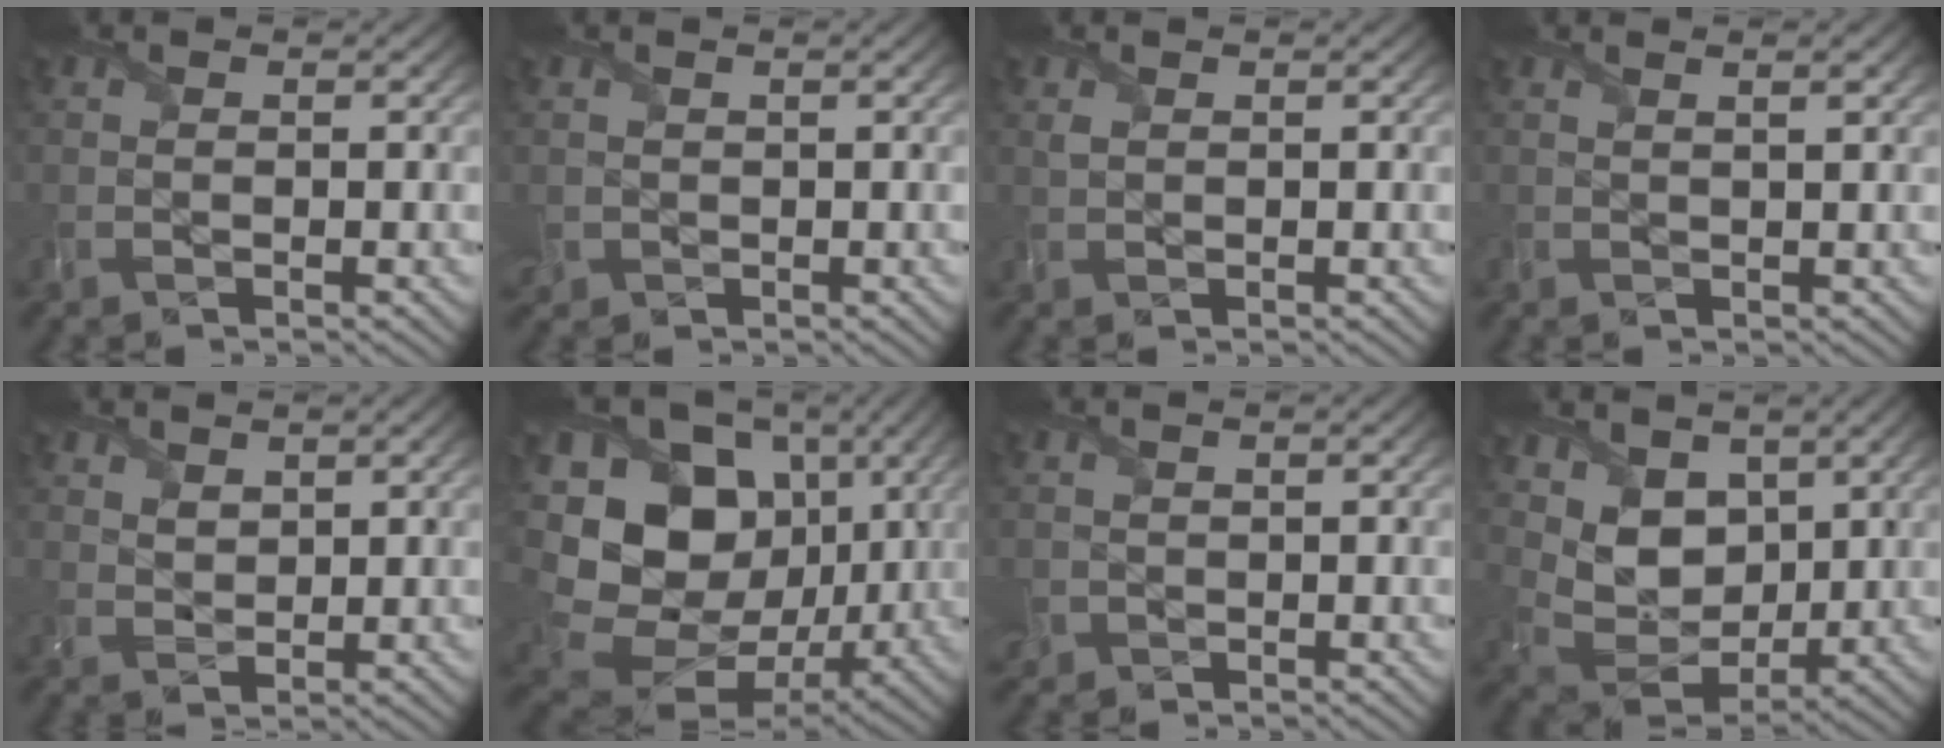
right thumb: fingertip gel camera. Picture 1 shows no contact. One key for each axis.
{"total": 1.8, "fx": 0.2, "fy": 1.6, "fz": 0.8, "tx": -0.032, "ty": -0.006, "tz": 0.002}
{"total": 0.7, "fx": 0.4, "fy": 0.4, "fz": 0.4, "tx": -0.018, "ty": -0.002, "tz": 0.011}
{"total": 1.7, "fx": 0.9, "fy": 0.3, "fz": 1.4, "tx": -0.027, "ty": -0.001, "tz": 0.011}
{"total": 2.6, "fx": 1.9, "fy": 1.4, "fz": 1.1, "tx": -0.030, "ty": -0.004, "tz": 0.043}
{"total": 18.7, "fx": 1.3, "fy": 14.8, "fz": 11.4, "tx": -0.261, "ty": -0.021, "tz": 0.043}
{"total": 2.0, "fx": 0.0, "fy": 1.8, "fz": 0.9, "tx": -0.033, "ty": -0.007, "tz": -0.003}
{"total": 8.5, "fx": 4.1, "fy": 5.9, "fz": 4.5, "tx": -0.122, "ty": -0.018, "tz": 0.071}